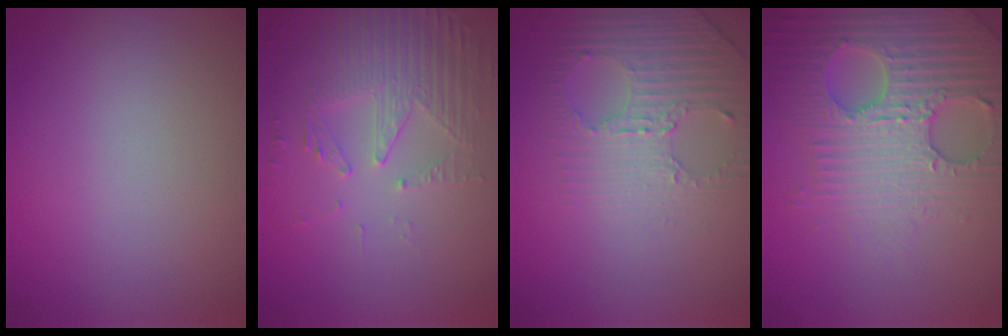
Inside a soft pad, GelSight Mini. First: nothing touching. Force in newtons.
{"total": 5.5, "press": 3.7, "slide": 4.0}
{"total": 4.4, "press": 3.2, "slide": 3.0}
{"total": 7.3, "press": 7.1, "slide": 1.8}